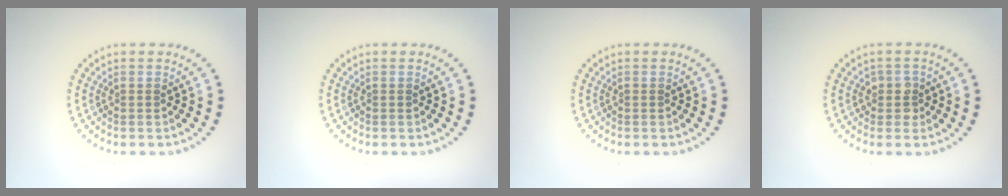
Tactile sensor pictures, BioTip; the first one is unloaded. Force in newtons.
{"total": 0.0}
{"total": 0.0}
{"total": 1.5, "press": 1.4, "slide": 0.6}